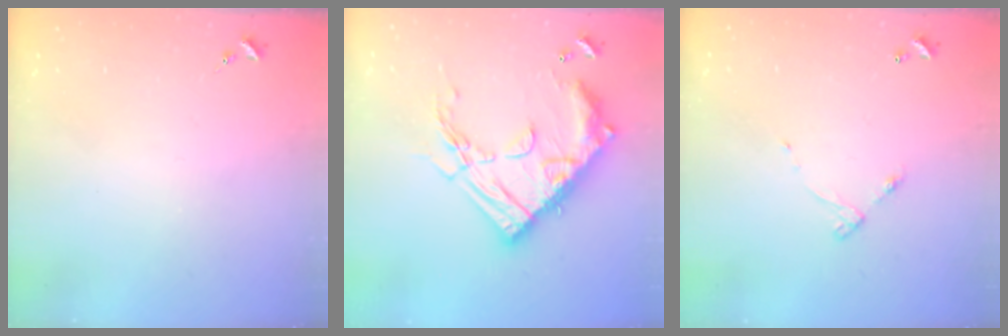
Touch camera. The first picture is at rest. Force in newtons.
{"total": 23.7, "press": 23.6, "slide": 2.2}
{"total": 4.2, "press": 4.2, "slide": 0.2}